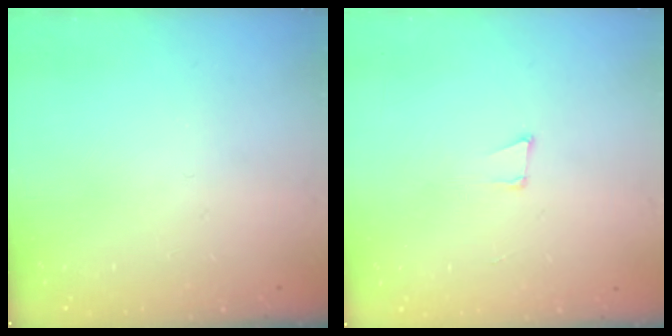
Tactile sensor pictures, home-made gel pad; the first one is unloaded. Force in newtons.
{"total": 4.2, "press": 3.2, "slide": 2.7}